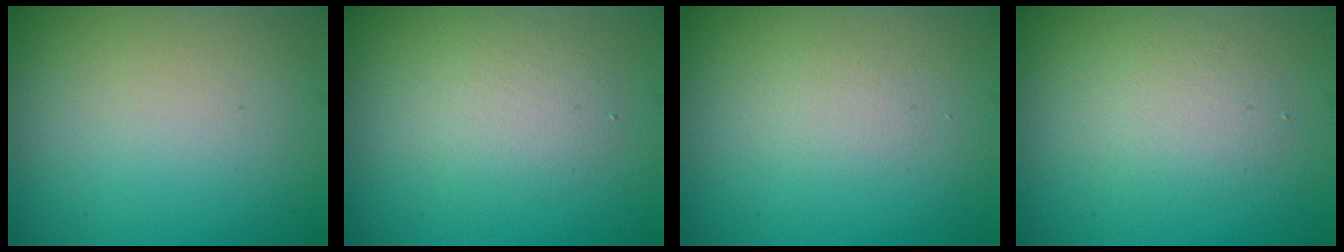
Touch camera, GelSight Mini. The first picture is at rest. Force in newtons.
{"total": 2.7, "press": 2.6, "slide": 0.3}
{"total": 1.1, "press": 1.1, "slide": 0.1}
{"total": 2.6, "press": 2.6, "slide": 0.2}